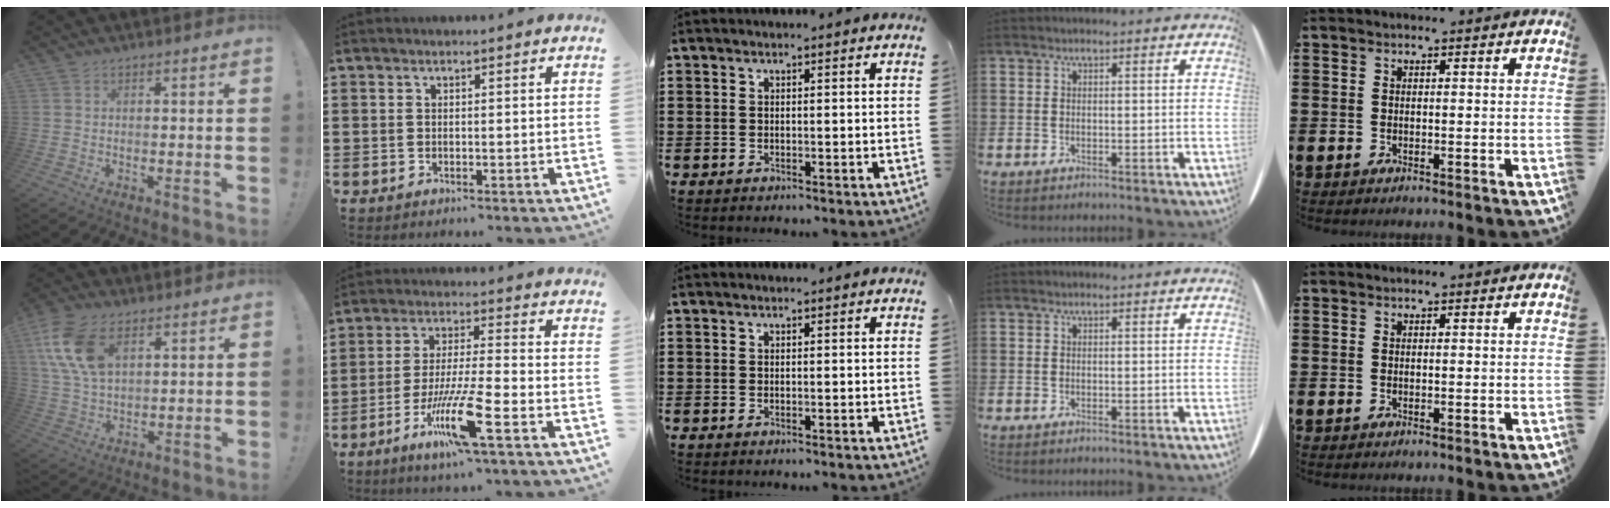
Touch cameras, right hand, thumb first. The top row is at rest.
{"thumb": {"total": 14.5, "force": [6.0, 8.8, 9.8], "torque": [-0.201, -0.014, 0.113]}, "index": {"total": 11.0, "force": [-5.6, 1.0, 9.5], "torque": [-0.198, -0.009, -0.108]}}